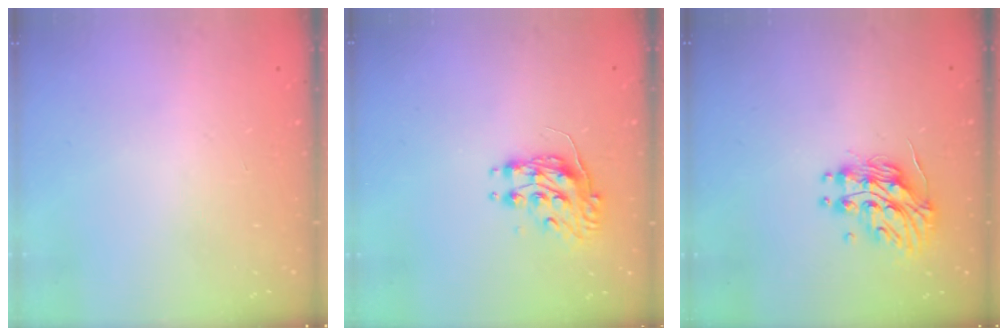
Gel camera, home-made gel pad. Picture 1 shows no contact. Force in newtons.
{"total": 8.2, "press": 8.2, "slide": 0.3}
{"total": 14.0, "press": 13.9, "slide": 0.8}